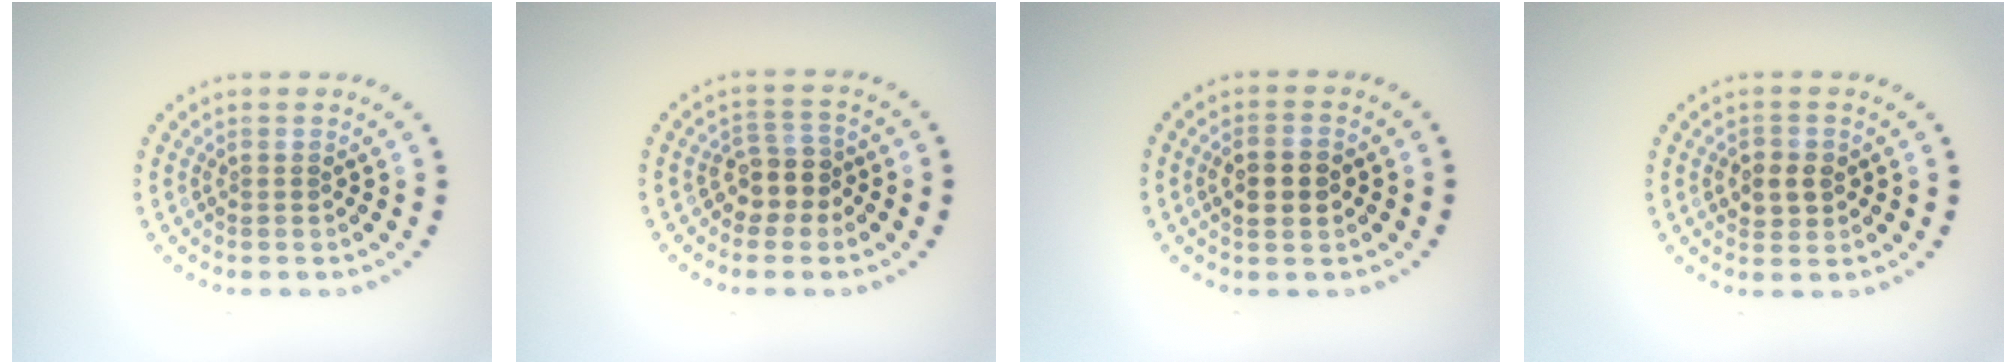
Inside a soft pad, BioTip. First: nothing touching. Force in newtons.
{"total": 2.8, "press": 2.4, "slide": 1.4}
{"total": 2.8, "press": 2.8, "slide": 0.2}
{"total": 2.6, "press": 2.5, "slide": 0.5}